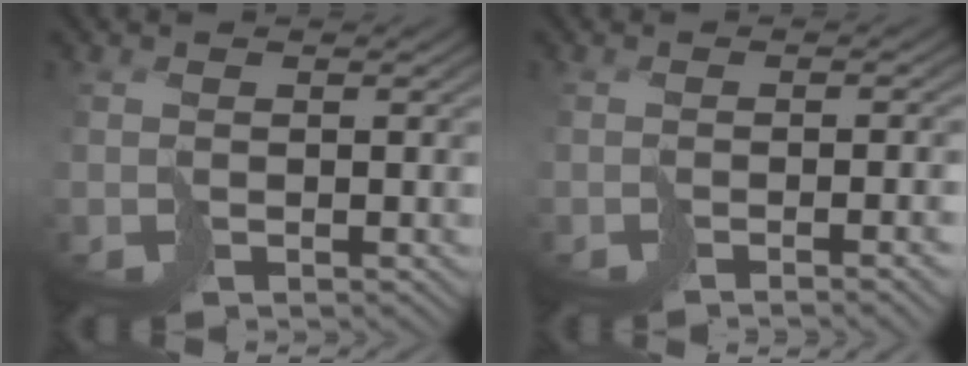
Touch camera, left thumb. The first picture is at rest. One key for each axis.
{"total": 4.3, "fx": -1.4, "fy": 0.9, "fz": 3.9, "tx": -0.052, "ty": -0.003, "tz": -0.021}